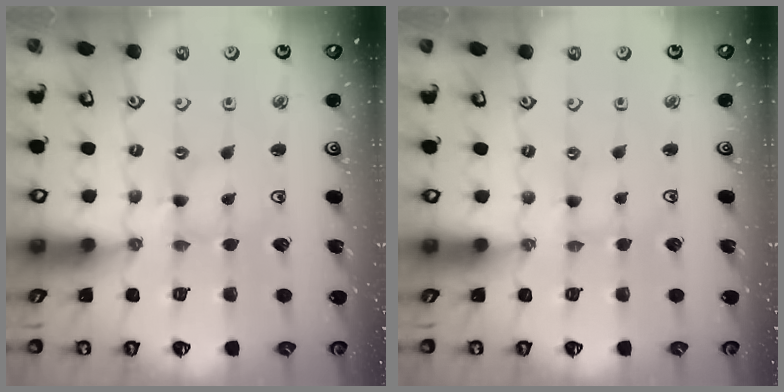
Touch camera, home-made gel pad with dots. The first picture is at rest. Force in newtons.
{"total": 0.6, "press": 0.6, "slide": 0.1}